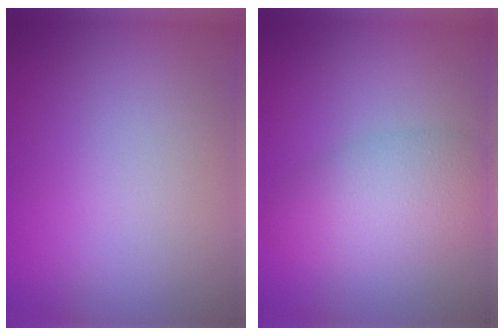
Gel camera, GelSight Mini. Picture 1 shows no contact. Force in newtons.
{"total": 4.8, "press": 4.8, "slide": 0.2}